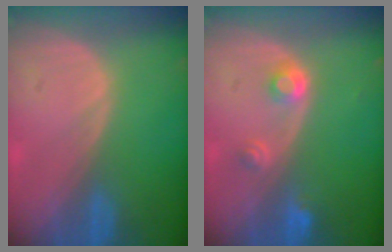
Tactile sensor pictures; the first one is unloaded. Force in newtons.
{"total": 3.0, "press": 2.8, "slide": 1.0}